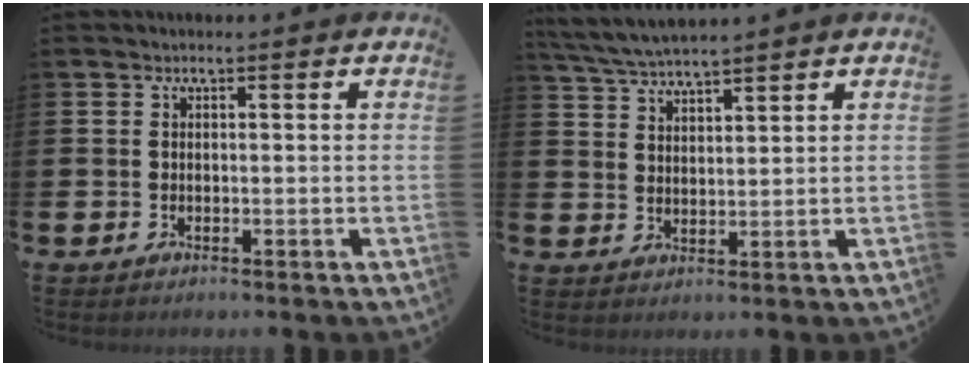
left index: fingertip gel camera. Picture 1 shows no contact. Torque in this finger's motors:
{"motor_torque": [-0.22, -0.64, 0.43, 0.09]}